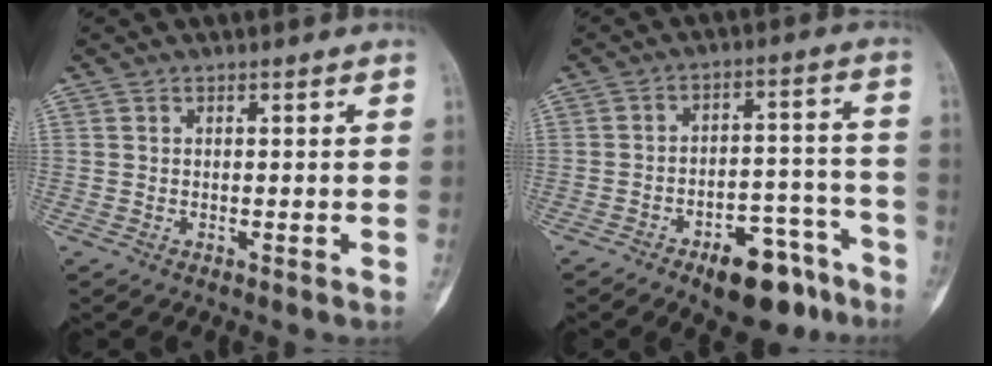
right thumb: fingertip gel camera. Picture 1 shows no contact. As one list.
[{"total": 13.2, "force": [-8.5, 6.0, 8.0], "torque": [-0.081, 0.073, -0.120]}]